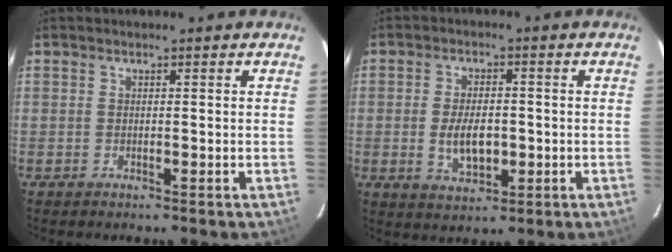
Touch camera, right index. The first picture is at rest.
{"total": 7.0, "force": [-1.1, 3.8, 5.8], "torque": [-0.114, -0.006, -0.012]}